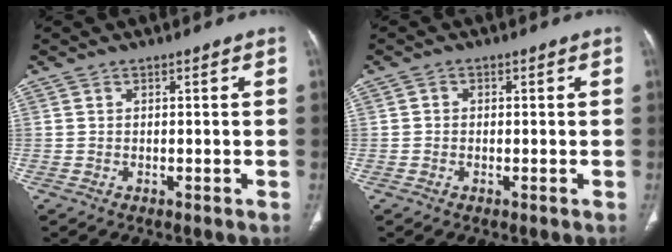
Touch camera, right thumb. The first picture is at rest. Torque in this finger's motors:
{"motor_torque": [-0.06, 0.23, 0.34, -0.06, -0.04]}